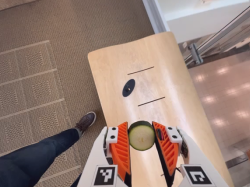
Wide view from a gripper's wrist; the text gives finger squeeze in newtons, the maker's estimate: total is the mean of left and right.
{"total": 8.7, "left": 8.6, "right": 8.9}